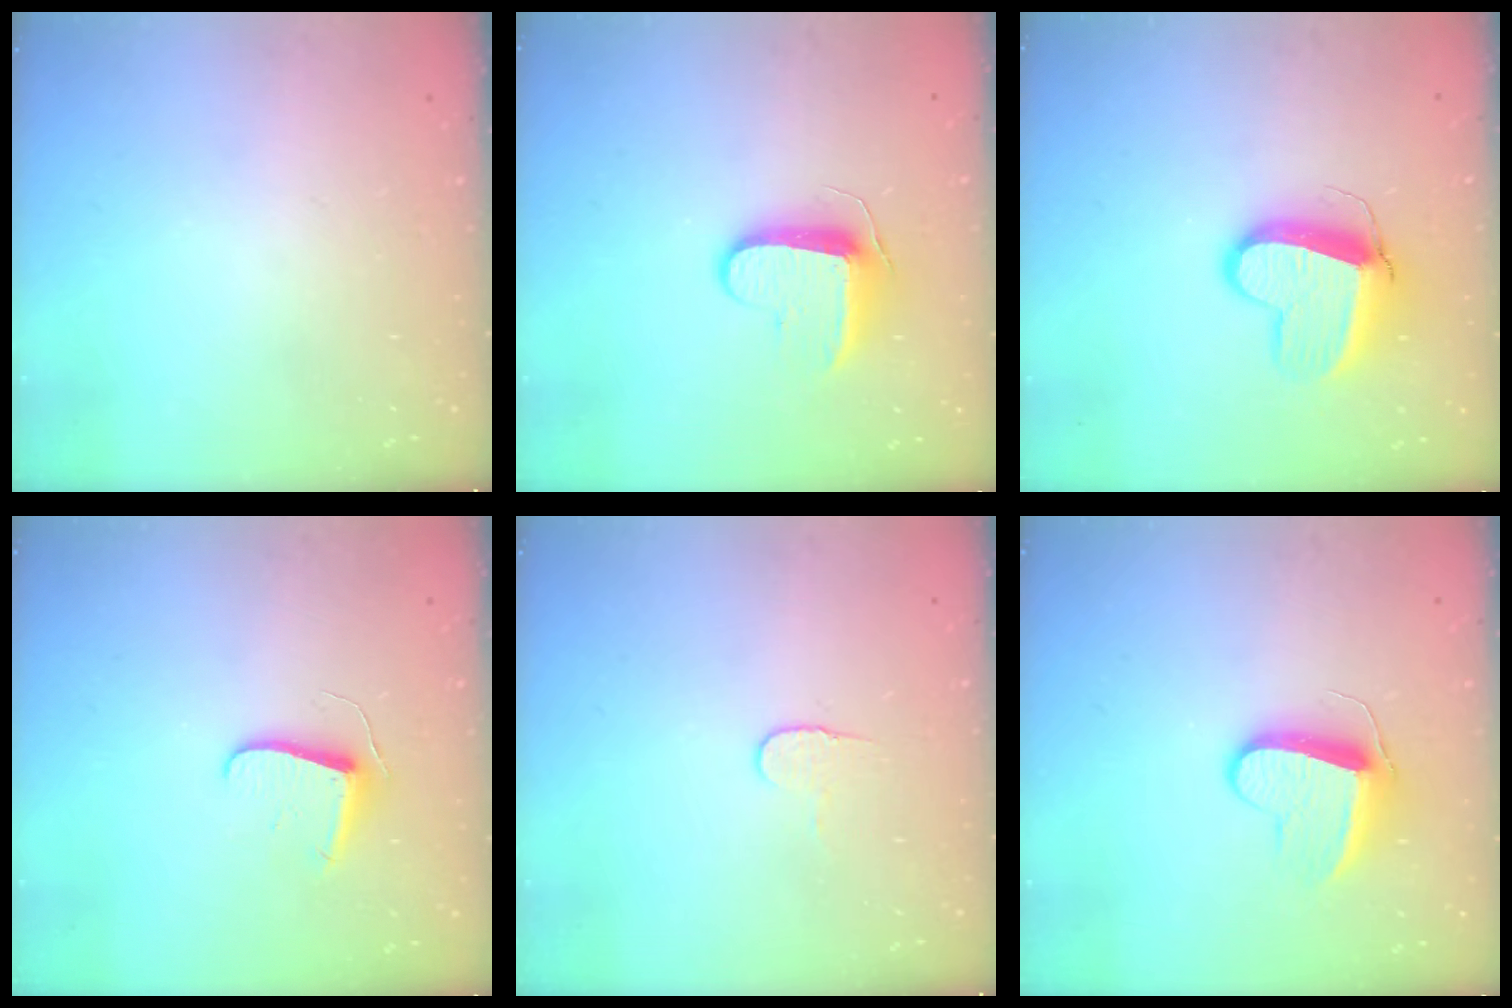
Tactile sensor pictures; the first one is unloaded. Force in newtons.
{"total": 8.9, "press": 8.9, "slide": 0.2}
{"total": 11.5, "press": 11.4, "slide": 1.3}
{"total": 7.1, "press": 7.1, "slide": 0.5}
{"total": 5.4, "press": 5.4, "slide": 0.5}
{"total": 10.7, "press": 10.7, "slide": 0.7}